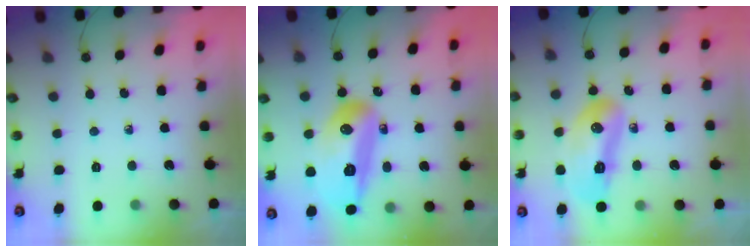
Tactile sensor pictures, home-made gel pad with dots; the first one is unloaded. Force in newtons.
{"total": 21.5, "press": 20.7, "slide": 5.8}
{"total": 14.0, "press": 13.9, "slide": 1.7}